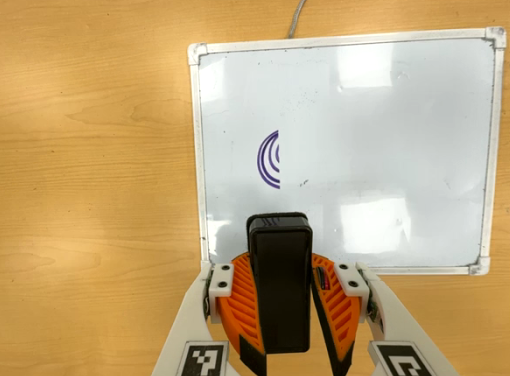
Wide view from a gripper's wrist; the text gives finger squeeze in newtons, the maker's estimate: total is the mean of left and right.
{"total": 12.0, "left": 10.4, "right": 13.6}